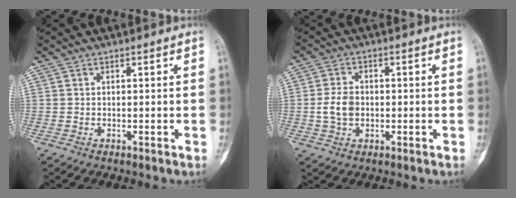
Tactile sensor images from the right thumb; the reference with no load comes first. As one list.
[{"total": 5.2, "force": [-0.4, 3.8, 3.5], "torque": [-0.061, 0.006, -0.009]}]